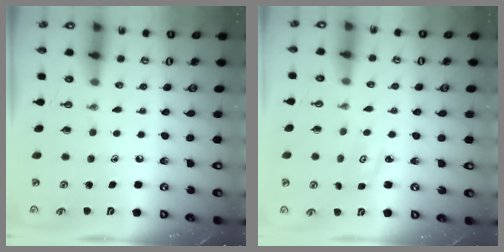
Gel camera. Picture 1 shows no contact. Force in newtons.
{"total": 3.1, "press": 3.0, "slide": 0.4}